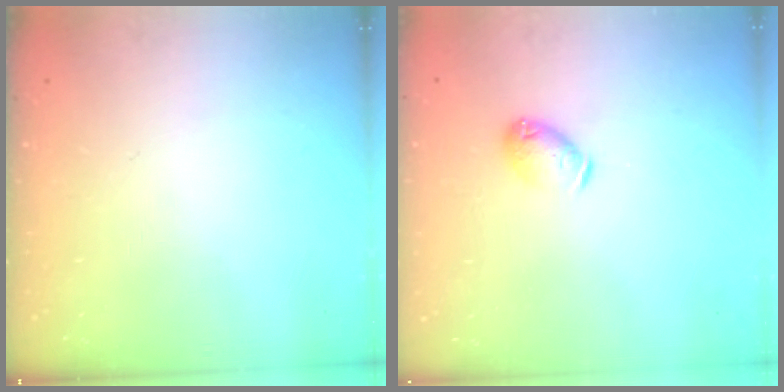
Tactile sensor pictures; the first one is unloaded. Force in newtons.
{"total": 7.3, "press": 7.2, "slide": 1.0}